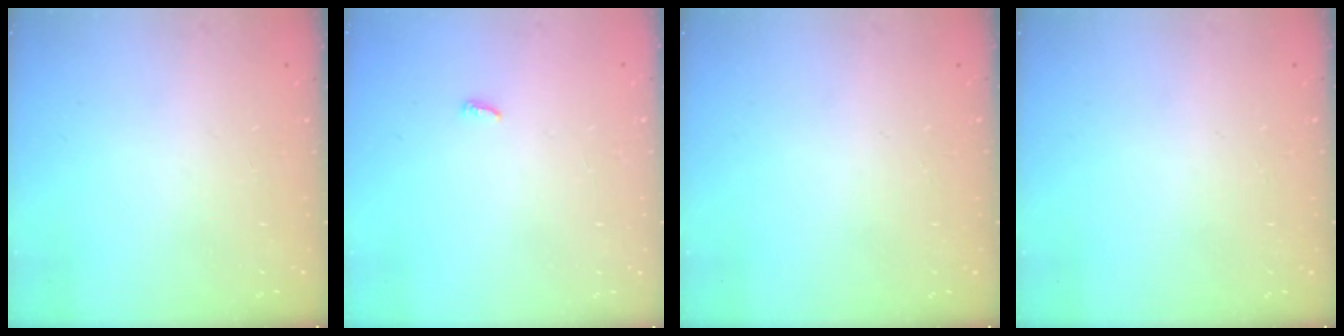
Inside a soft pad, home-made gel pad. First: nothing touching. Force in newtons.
{"total": 3.6, "press": 3.6, "slide": 0.4}
{"total": 0.0}
{"total": 0.0}